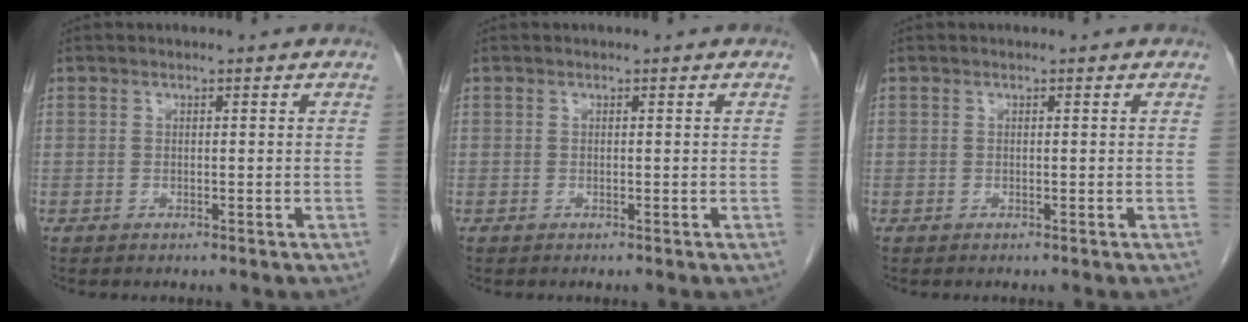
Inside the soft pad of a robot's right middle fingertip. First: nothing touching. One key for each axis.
{"total": 0.0}
{"total": 0.0}